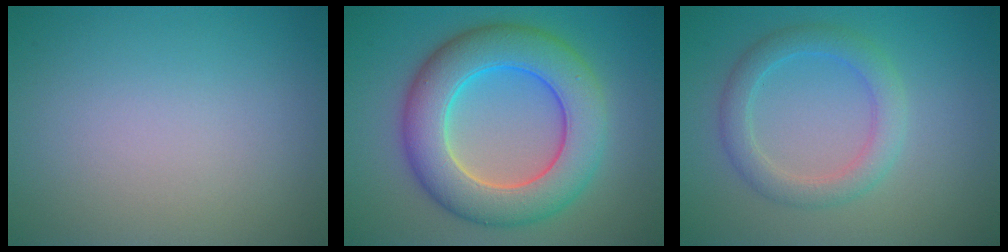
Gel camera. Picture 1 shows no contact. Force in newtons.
{"total": 9.3, "press": 9.3, "slide": 0.3}
{"total": 3.2, "press": 3.2, "slide": 0.2}